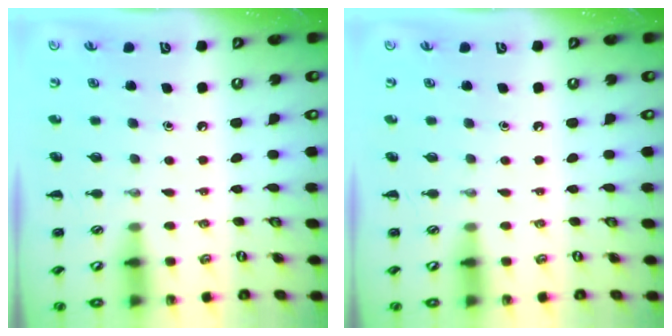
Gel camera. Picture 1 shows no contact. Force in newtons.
{"total": 0.0}